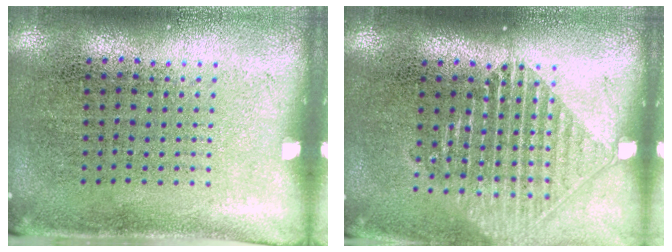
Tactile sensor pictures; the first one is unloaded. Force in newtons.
{"total": 1.6, "press": 1.4, "slide": 0.7}